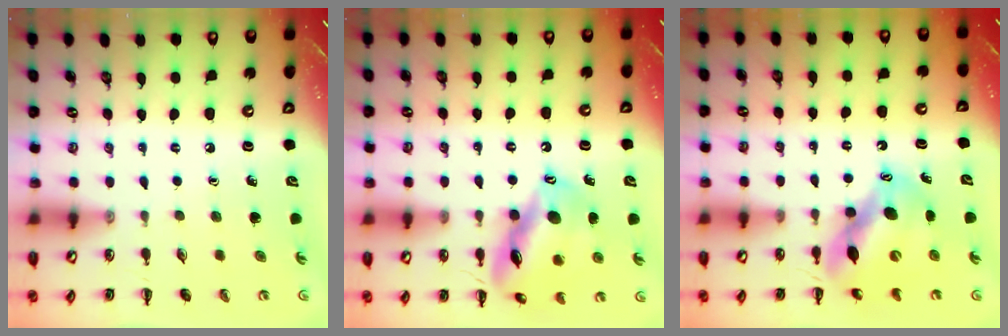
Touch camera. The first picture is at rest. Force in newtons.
{"total": 15.8, "press": 15.7, "slide": 1.9}
{"total": 12.8, "press": 12.3, "slide": 3.3}